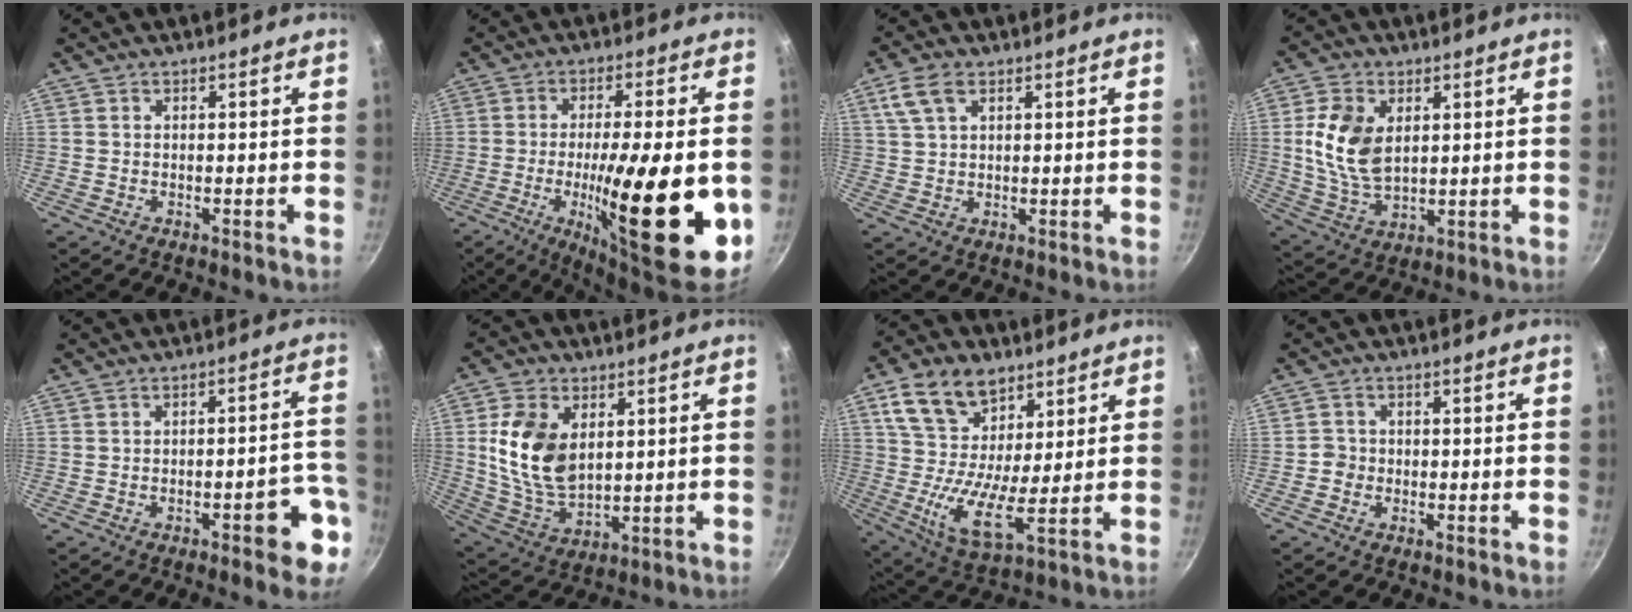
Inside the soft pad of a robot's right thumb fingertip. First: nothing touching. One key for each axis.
{"total": 22.6, "fx": -4.6, "fy": 5.5, "fz": 21.5, "tx": -0.314, "ty": 0.001, "tz": -0.065}
{"total": 5.8, "fx": 2.8, "fy": 3.3, "fz": 3.9, "tx": -0.073, "ty": 0.004, "tz": 0.053}
{"total": 11.6, "fx": 2.5, "fy": 7.3, "fz": 8.7, "tx": -0.161, "ty": -0.017, "tz": 0.053}
{"total": 8.8, "fx": -3.9, "fy": 3.0, "fz": 7.2, "tx": -0.063, "ty": 0.033, "tz": -0.045}
{"total": 14.0, "fx": 3.1, "fy": 9.1, "fz": 10.2, "tx": -0.179, "ty": -0.022, "tz": 0.071}
{"total": 15.4, "fx": 7.5, "fy": 9.1, "fz": 9.9, "tx": -0.167, "ty": -0.032, "tz": 0.134}
{"total": 1.9, "fx": -0.8, "fy": 1.7, "fz": 0.4, "tx": 0.004, "ty": 0.008, "tz": -0.017}